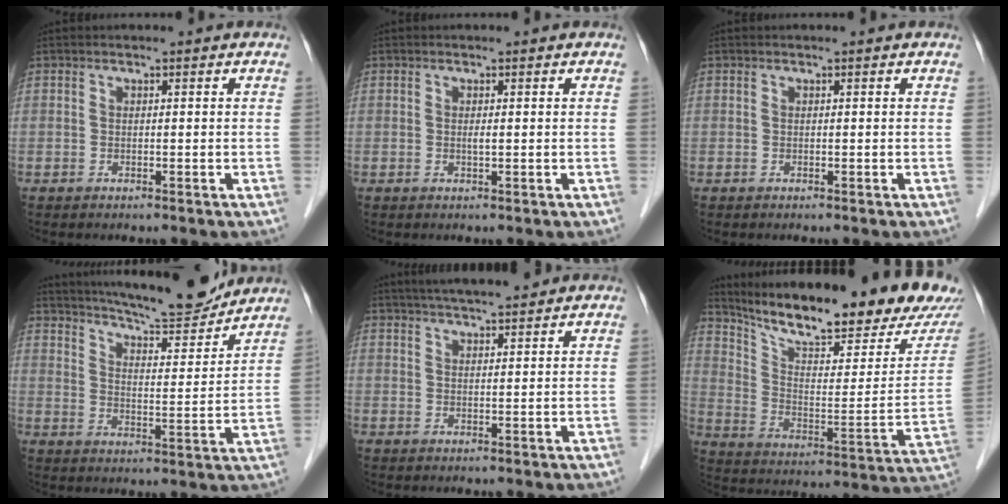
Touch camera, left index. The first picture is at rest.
{"total": 0.6, "force": [0.2, 0.1, 0.6], "torque": [-0.015, -0.002, 0.002]}
{"total": 0.0}
{"total": 15.1, "force": [14.0, 1.3, 5.5], "torque": [-0.092, -0.009, 0.204]}
{"total": 7.7, "force": [6.8, 0.6, 3.7], "torque": [-0.057, 0.025, 0.101]}
{"total": 23.6, "force": [20.4, 2.3, 11.6], "torque": [-0.193, -0.061, 0.292]}